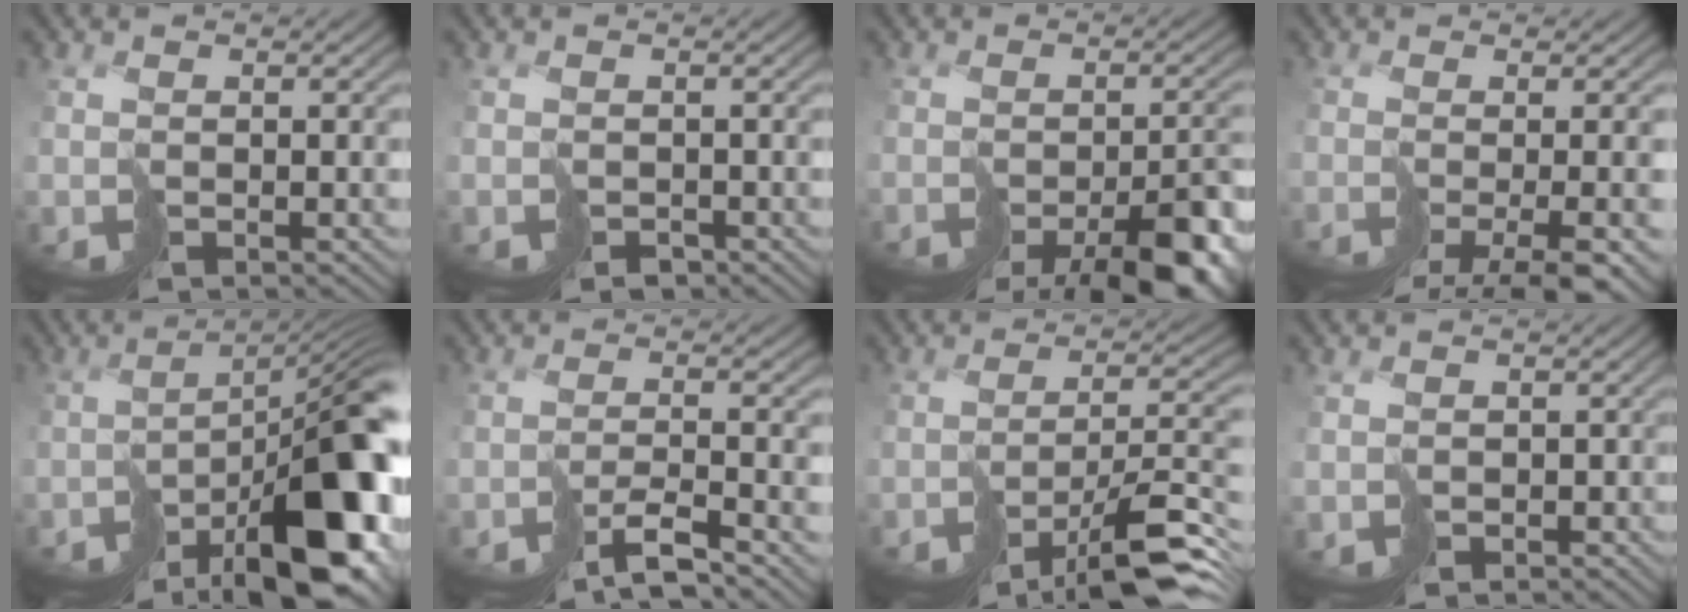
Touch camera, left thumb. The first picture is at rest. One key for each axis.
{"total": 1.7, "fx": -1.3, "fy": 1.0, "fz": 0.5, "tx": 0.002, "ty": -0.003, "tz": -0.022}
{"total": 12.7, "fx": -9.3, "fy": 4.2, "fz": 7.6, "tx": -0.108, "ty": -0.028, "tz": -0.101}
{"total": 9.4, "fx": -6.3, "fy": 1.9, "fz": 6.8, "tx": -0.093, "ty": -0.018, "tz": -0.060}
{"total": 16.1, "fx": -8.6, "fy": 5.4, "fz": 12.4, "tx": -0.152, "ty": -0.016, "tz": -0.122}
{"total": 5.0, "fx": -4.2, "fy": 0.1, "fz": 2.8, "tx": -0.038, "ty": 0.004, "tz": -0.071}
{"total": 10.8, "fx": -7.3, "fy": 2.3, "fz": 7.6, "tx": -0.115, "ty": -0.006, "tz": -0.116}
{"total": 2.0, "fx": -1.4, "fy": 1.5, "fz": 0.1, "tx": 0.009, "ty": -0.006, "tz": -0.027}